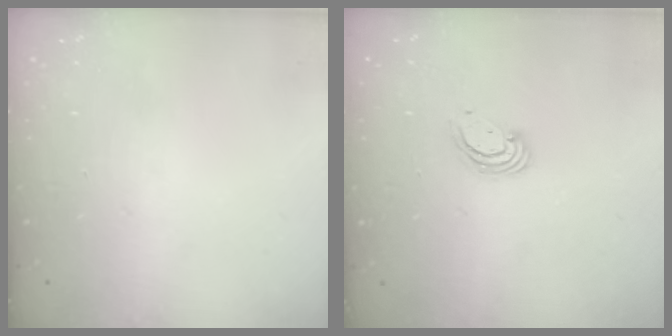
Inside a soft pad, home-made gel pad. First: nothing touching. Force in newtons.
{"total": 3.3, "press": 3.3, "slide": 0.2}